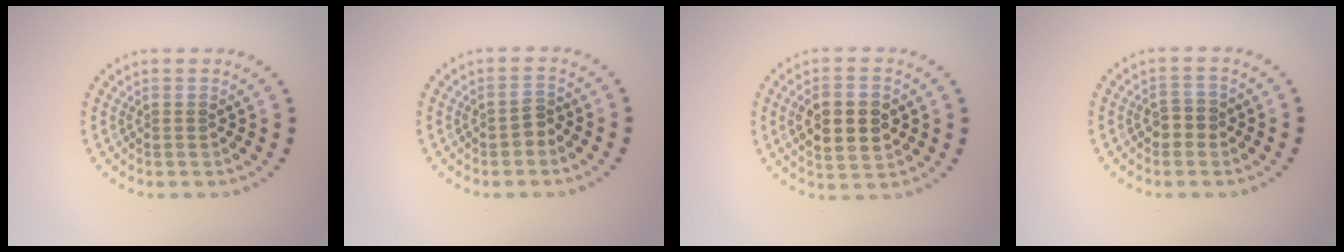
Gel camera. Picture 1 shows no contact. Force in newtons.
{"total": 1.3, "press": 1.2, "slide": 0.5}
{"total": 5.1, "press": 5.1, "slide": 0.3}
{"total": 1.9, "press": 1.7, "slide": 0.7}